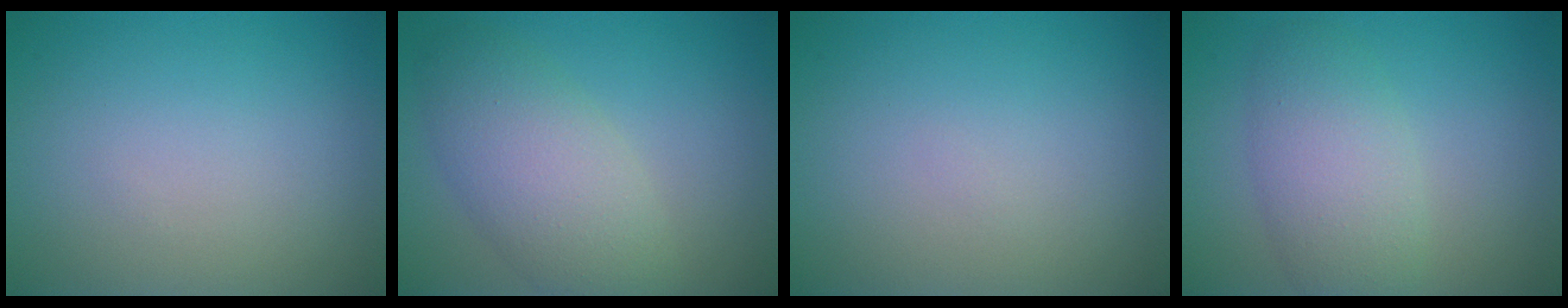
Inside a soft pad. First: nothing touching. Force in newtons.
{"total": 5.6, "press": 5.6, "slide": 0.3}
{"total": 0.0}
{"total": 4.5, "press": 4.5, "slide": 0.2}